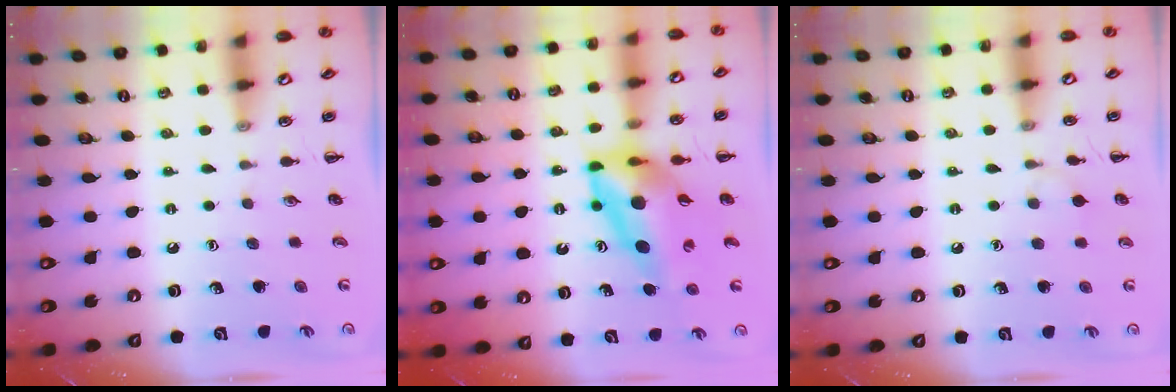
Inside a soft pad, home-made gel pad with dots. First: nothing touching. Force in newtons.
{"total": 13.2, "press": 12.6, "slide": 4.2}
{"total": 4.9, "press": 4.5, "slide": 1.8}